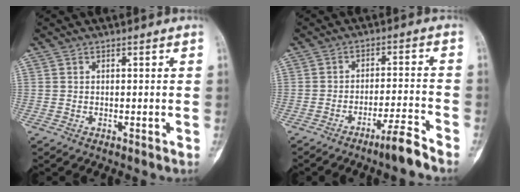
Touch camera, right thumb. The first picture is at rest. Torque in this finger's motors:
{"motor_torque": [1.64, 1.05, 1.14, -1.29, 0.50]}